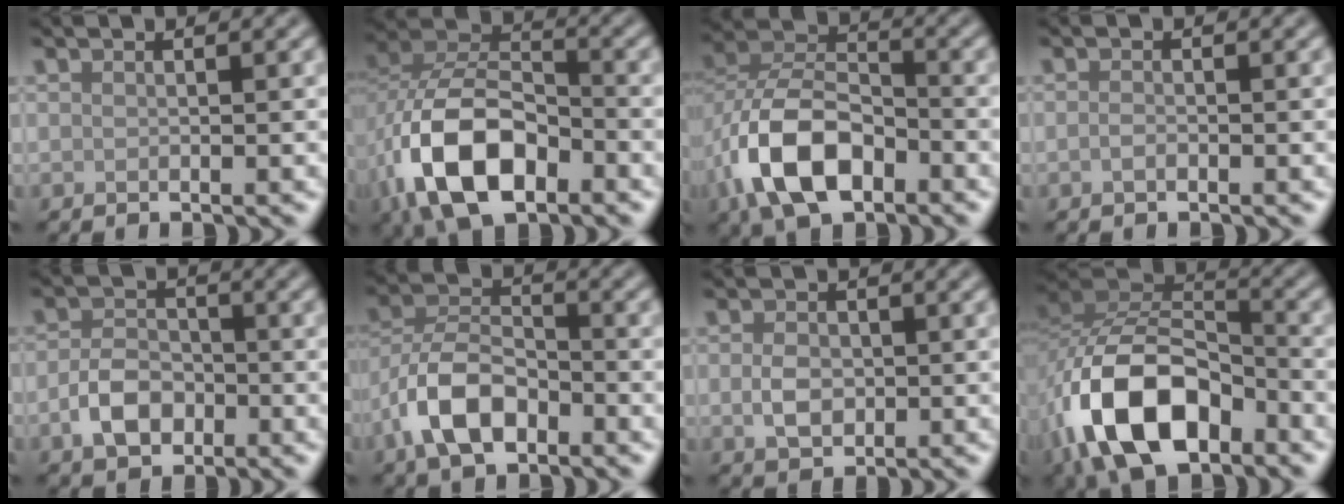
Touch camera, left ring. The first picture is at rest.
{"total": 10.7, "force": [-4.2, 6.2, 7.6], "torque": [-0.159, -0.002, -0.081]}
{"total": 8.7, "force": [-3.7, 5.1, 6.0], "torque": [-0.122, 0.005, -0.077]}
{"total": 0.7, "force": [-0.4, 0.3, 0.5], "torque": [-0.013, -0.001, -0.008]}
{"total": 3.8, "force": [-1.7, 2.5, 2.3], "torque": [-0.041, 0.005, -0.037]}
{"total": 6.5, "force": [-3.4, 3.5, 4.4], "torque": [-0.078, 0.005, -0.073]}
{"total": 2.6, "force": [-0.3, 1.9, 1.7], "torque": [-0.034, -0.003, -0.008]}
{"total": 11.7, "force": [-5.7, 6.3, 8.1], "torque": [-0.166, 0.004, -0.113]}